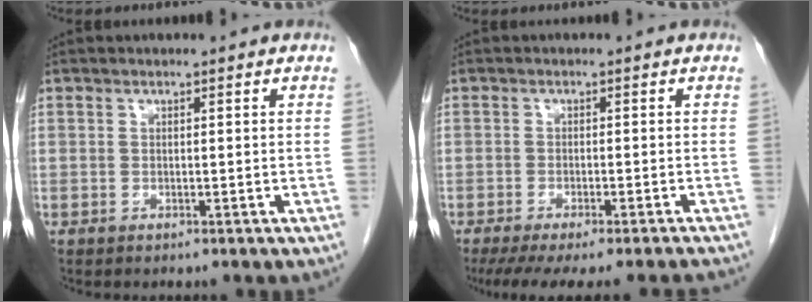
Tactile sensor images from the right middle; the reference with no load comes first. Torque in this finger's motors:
{"motor_torque": [0.74, -0.72, 0.11, 0.07]}